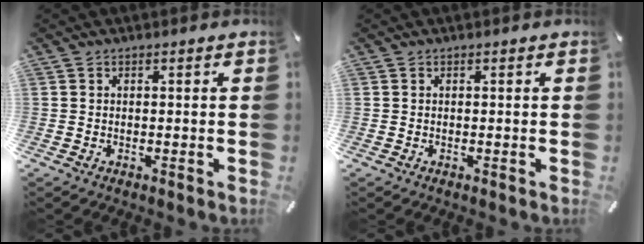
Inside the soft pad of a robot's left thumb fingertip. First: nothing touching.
{"total": 0.0}